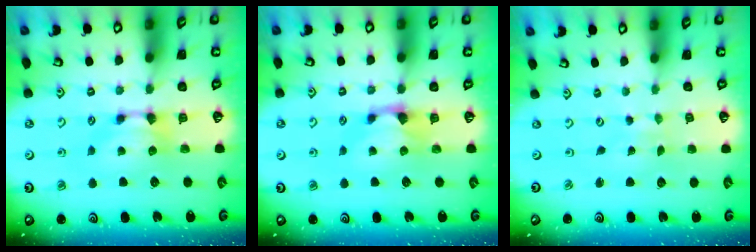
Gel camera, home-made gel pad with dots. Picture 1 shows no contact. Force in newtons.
{"total": 0.6, "press": 0.2, "slide": 0.5}
{"total": 7.1, "press": 7.1, "slide": 0.4}